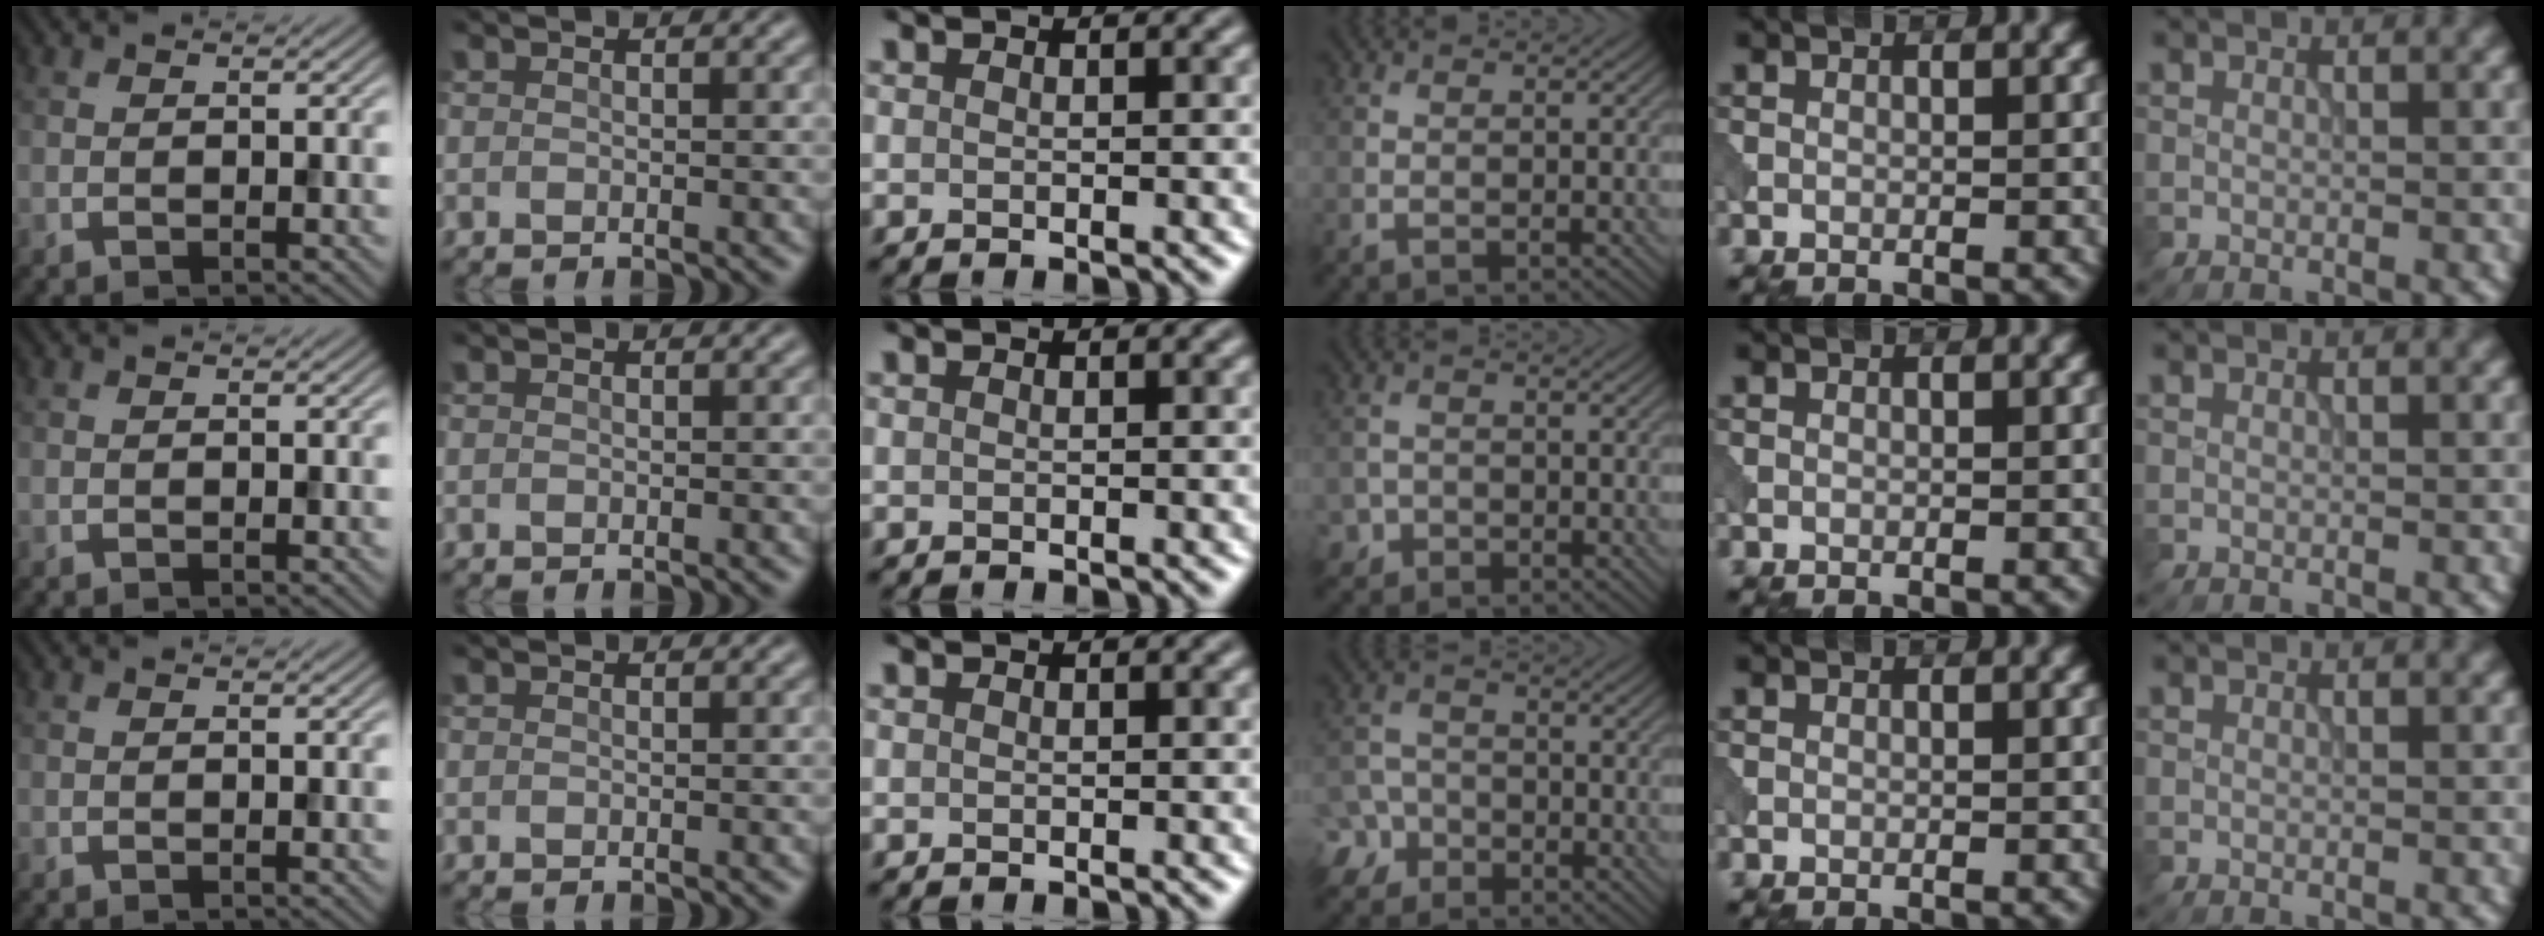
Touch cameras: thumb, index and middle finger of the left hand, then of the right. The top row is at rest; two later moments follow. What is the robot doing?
{"motion": "open", "object": "sandwich press"}